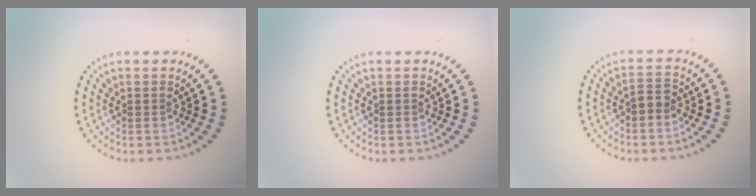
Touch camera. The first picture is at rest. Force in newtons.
{"total": 0.0}
{"total": 1.3, "press": 1.1, "slide": 0.6}